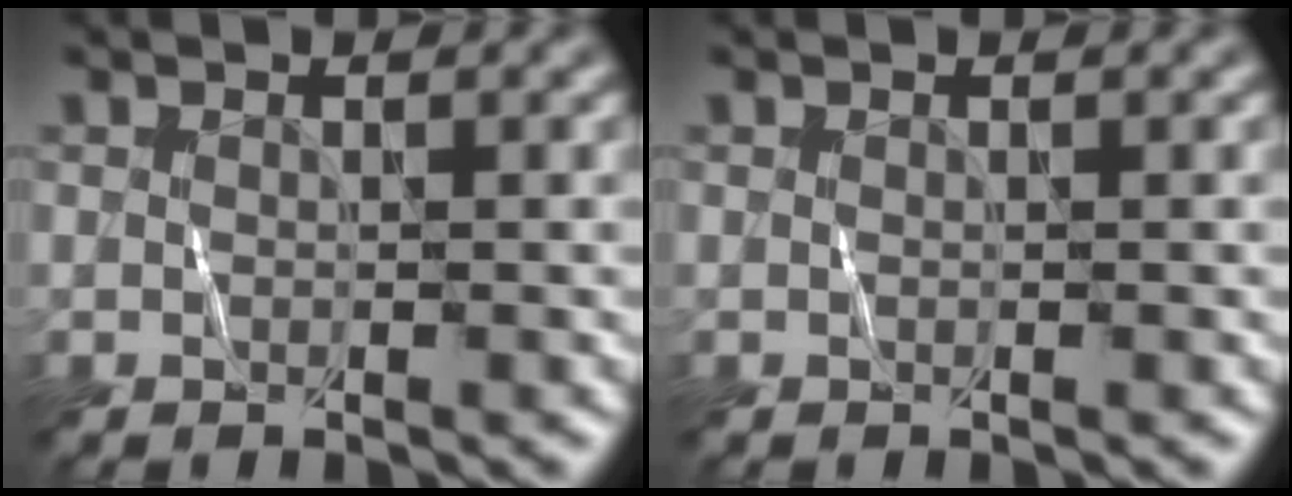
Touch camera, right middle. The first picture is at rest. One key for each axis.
{"total": 0.0}